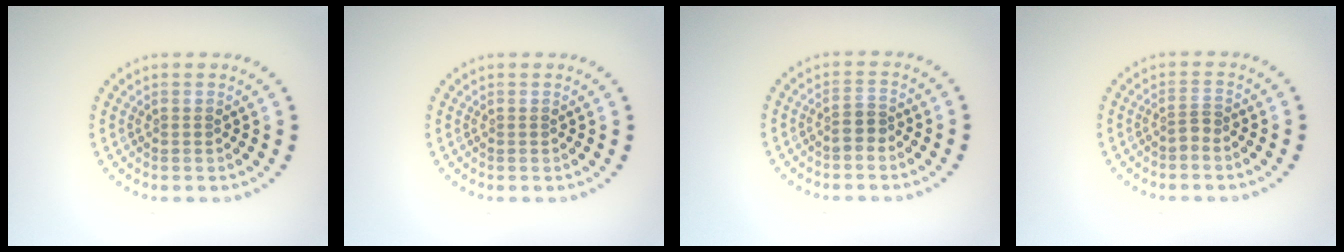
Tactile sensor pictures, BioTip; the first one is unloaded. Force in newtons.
{"total": 0.0}
{"total": 1.7, "press": 1.4, "slide": 0.8}
{"total": 1.1, "press": 0.7, "slide": 0.8}